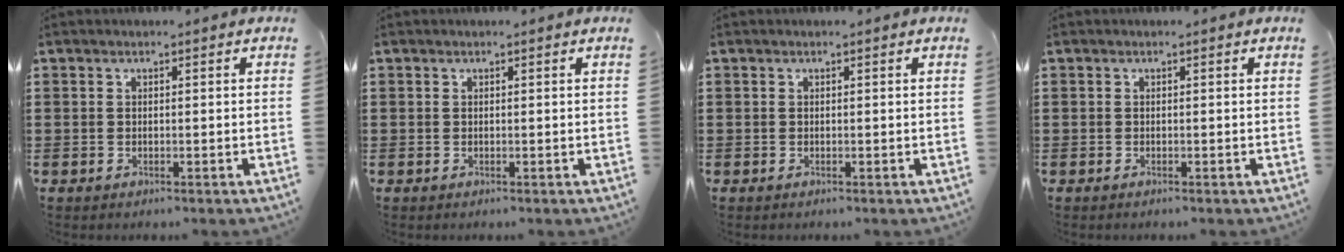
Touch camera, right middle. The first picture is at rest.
{"total": 0.0}
{"total": 0.0}
{"total": 0.0}